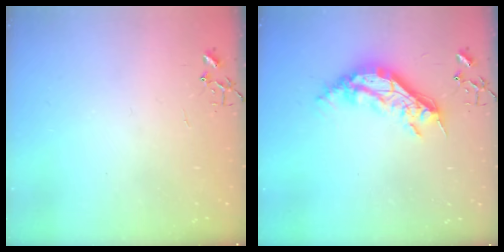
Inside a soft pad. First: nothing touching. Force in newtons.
{"total": 16.8, "press": 16.8, "slide": 0.3}